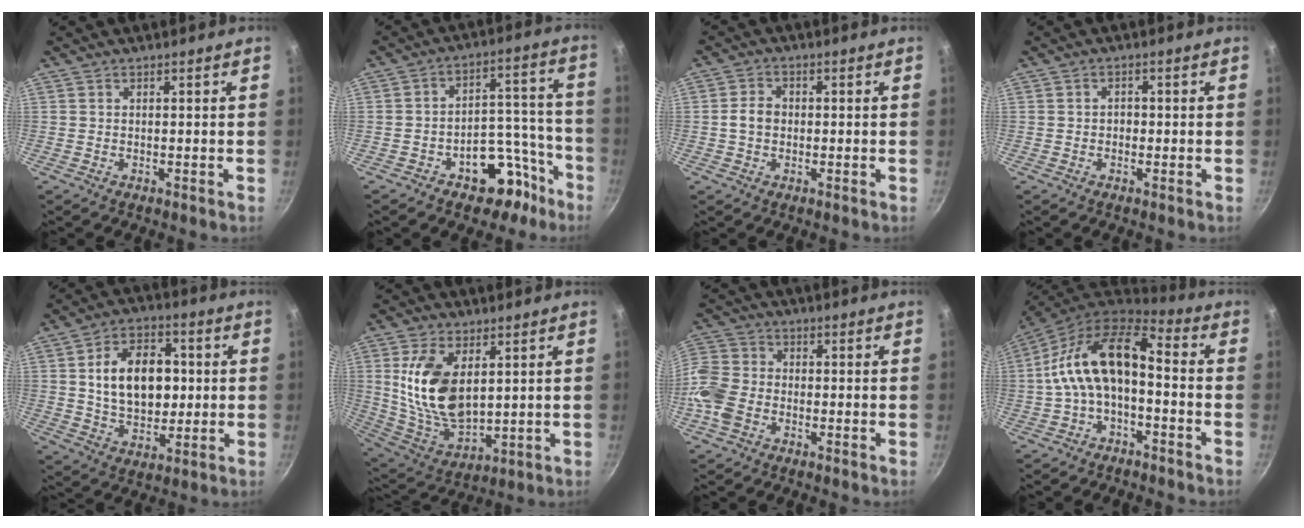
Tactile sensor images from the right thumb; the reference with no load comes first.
{"total": 12.6, "force": [-7.5, 7.2, 7.1], "torque": [-0.056, 0.085, -0.107]}
{"total": 3.8, "force": [-0.3, 3.0, 2.4], "torque": [-0.041, 0.011, -0.009]}
{"total": 1.6, "force": [-0.3, 1.3, 0.9], "torque": [-0.004, 0.005, -0.007]}
{"total": 15.2, "force": [1.9, 10.1, 11.2], "torque": [-0.150, 0.004, 0.032]}
{"total": 16.1, "force": [3.5, 9.0, 12.9], "torque": [-0.236, -0.021, 0.083]}
{"total": 9.3, "force": [-3.0, 6.7, 5.7], "torque": [-0.132, 0.016, -0.066]}
{"total": 14.7, "force": [-1.1, 7.6, 12.5], "torque": [-0.224, 0.057, -0.030]}